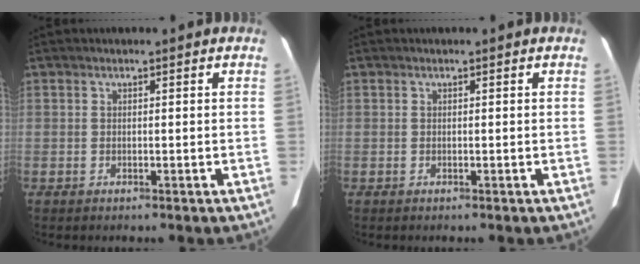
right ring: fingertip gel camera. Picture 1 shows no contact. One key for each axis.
{"total": 0.0}